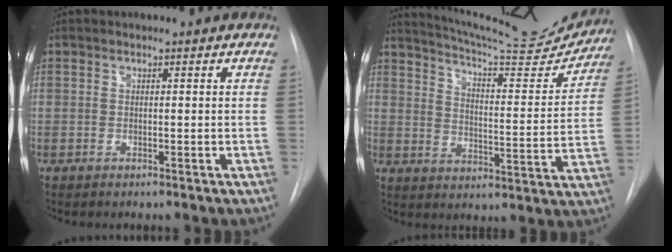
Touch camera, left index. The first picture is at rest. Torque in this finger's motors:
{"motor_torque": [0.64, -1.49, -0.06, 0.00]}